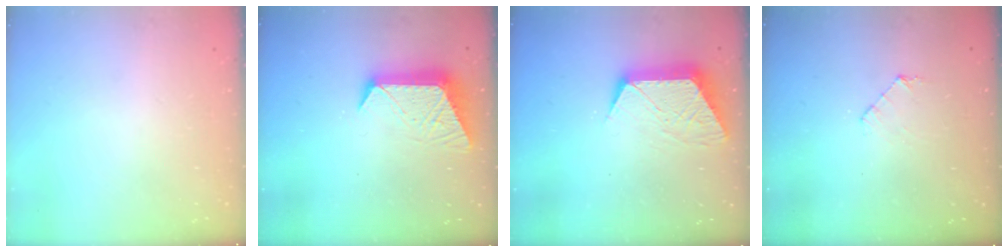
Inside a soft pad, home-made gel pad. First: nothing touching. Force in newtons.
{"total": 10.3, "press": 10.3, "slide": 0.8}
{"total": 10.6, "press": 10.6, "slide": 0.8}
{"total": 6.2, "press": 6.1, "slide": 0.6}